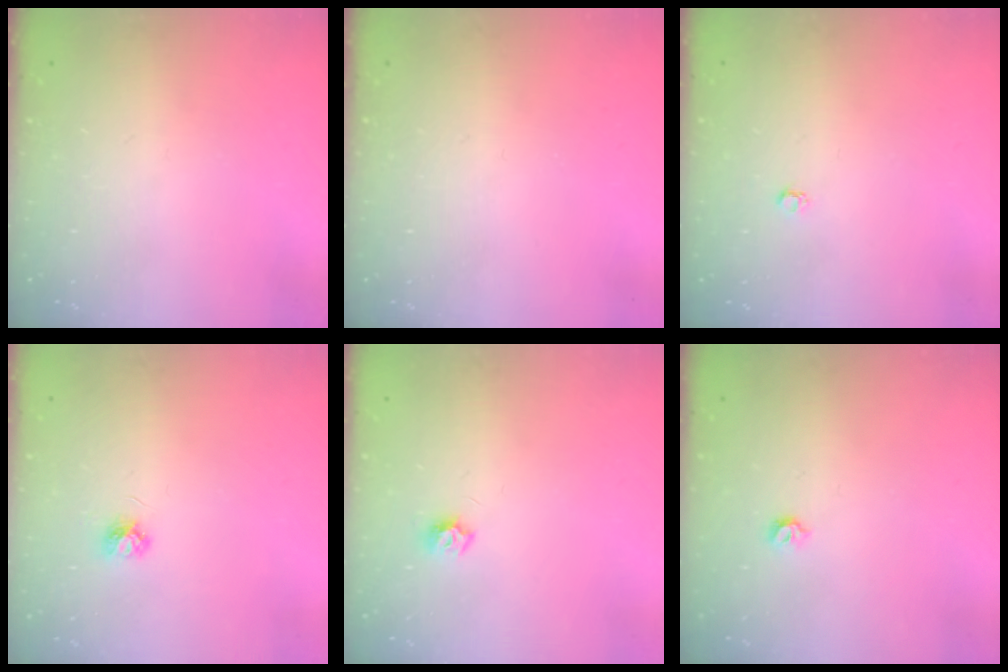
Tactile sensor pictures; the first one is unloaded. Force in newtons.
{"total": 0.0}
{"total": 2.6, "press": 2.6, "slide": 0.4}
{"total": 3.9, "press": 3.9, "slide": 0.5}
{"total": 4.6, "press": 4.6, "slide": 0.5}
{"total": 3.9, "press": 3.8, "slide": 0.8}